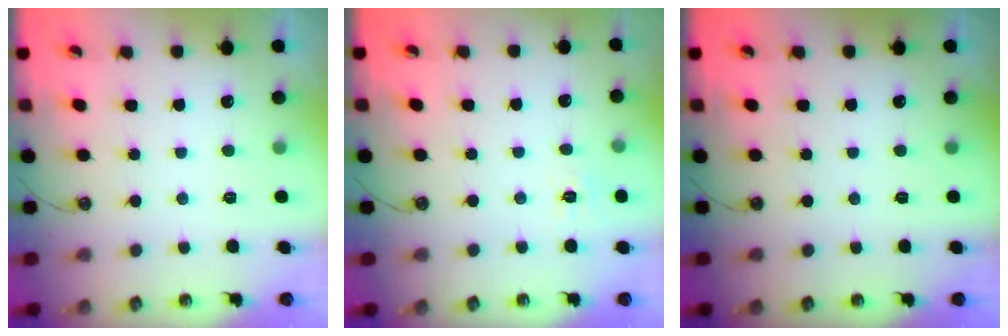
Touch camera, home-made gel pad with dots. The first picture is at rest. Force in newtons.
{"total": 5.0, "press": 4.9, "slide": 0.6}
{"total": 0.0}